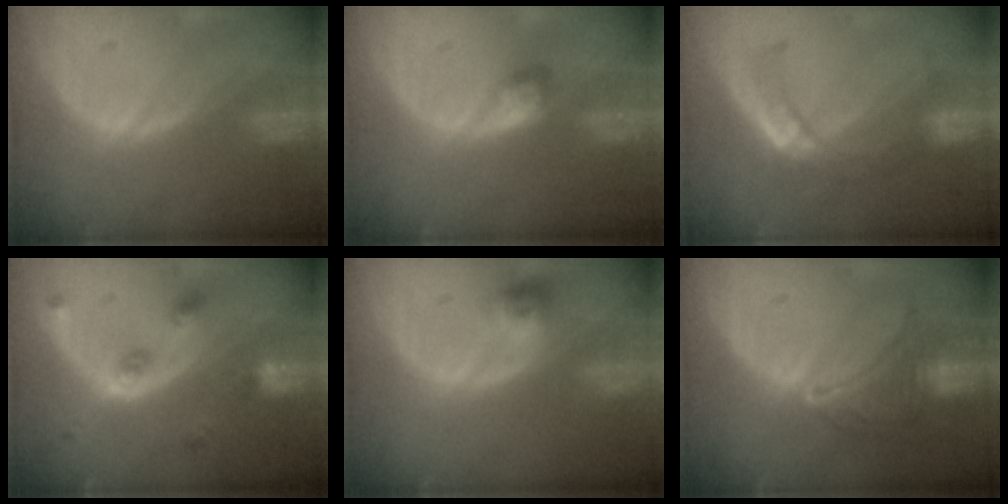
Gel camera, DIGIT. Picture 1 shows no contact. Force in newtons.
{"total": 2.1, "press": 2.1, "slide": 0.2}
{"total": 7.9, "press": 6.6, "slide": 4.3}
{"total": 5.3, "press": 4.7, "slide": 2.5}
{"total": 2.9, "press": 2.6, "slide": 1.2}
{"total": 6.6, "press": 6.5, "slide": 0.6}